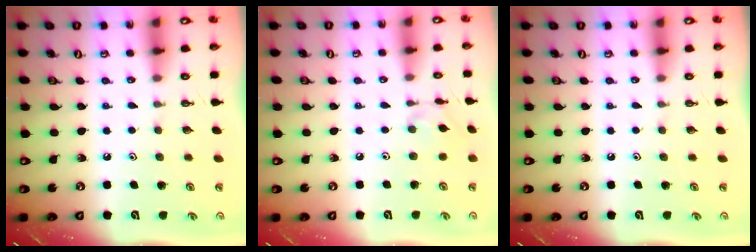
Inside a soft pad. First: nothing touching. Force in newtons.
{"total": 2.1, "press": 2.1, "slide": 0.3}
{"total": 0.0}